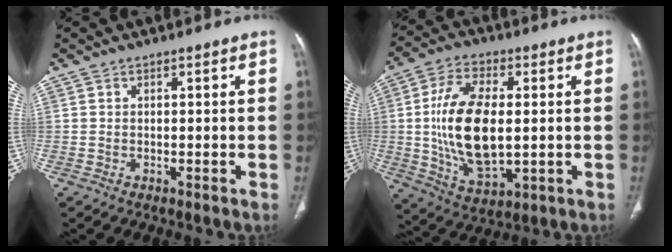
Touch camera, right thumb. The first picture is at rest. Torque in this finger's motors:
{"motor_torque": [2.43, 2.58, 1.77, 0.04, 0.64]}